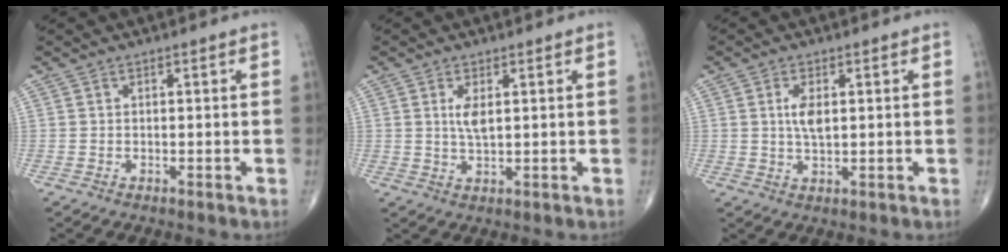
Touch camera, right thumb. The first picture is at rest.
{"total": 3.4, "force": [1.0, 1.2, 3.0], "torque": [-0.061, -0.009, 0.022]}
{"total": 4.0, "force": [0.8, 1.7, 3.5], "torque": [-0.067, -0.007, 0.016]}